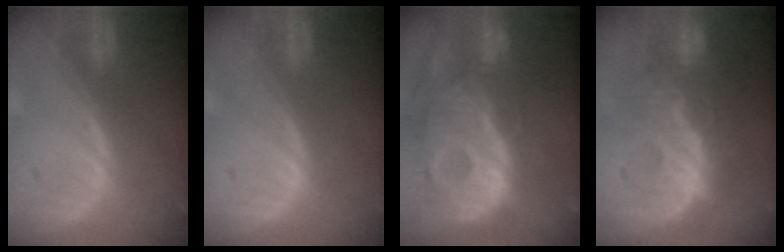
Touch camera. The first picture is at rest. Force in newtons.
{"total": 0.0}
{"total": 13.9, "press": 12.0, "slide": 7.1}
{"total": 10.2, "press": 9.7, "slide": 3.0}